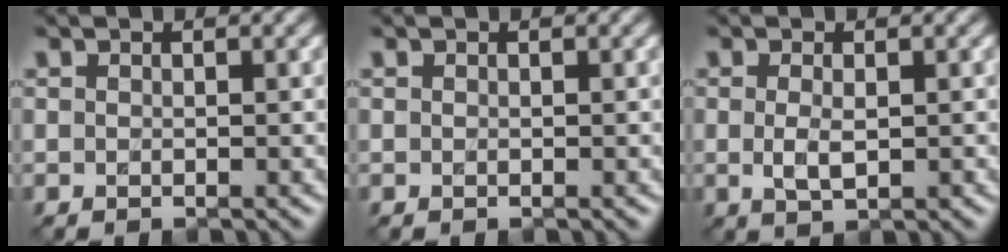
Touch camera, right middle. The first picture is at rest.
{"total": 0.0}
{"total": 1.6, "force": [-0.3, 0.5, 1.5], "torque": [-0.033, -0.006, -0.004]}